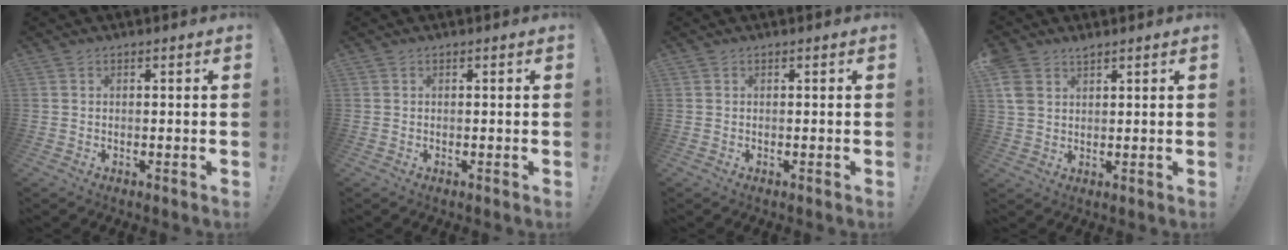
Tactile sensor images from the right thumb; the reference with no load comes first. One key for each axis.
{"total": 0.0}
{"total": 0.0}
{"total": 5.3, "fx": 2.9, "fy": 3.6, "fz": 2.6, "tx": -0.045, "ty": -0.013, "tz": 0.057}